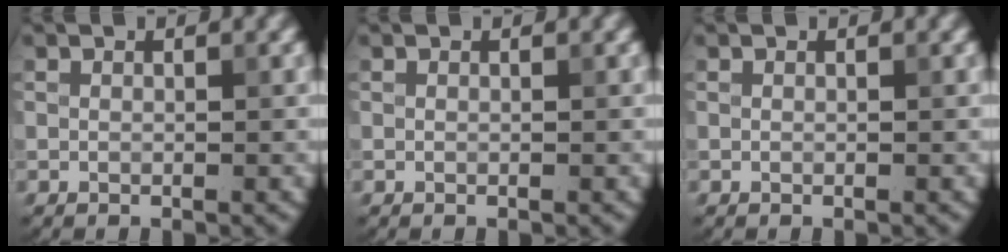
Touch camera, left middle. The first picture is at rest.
{"total": 0.0}
{"total": 0.0}